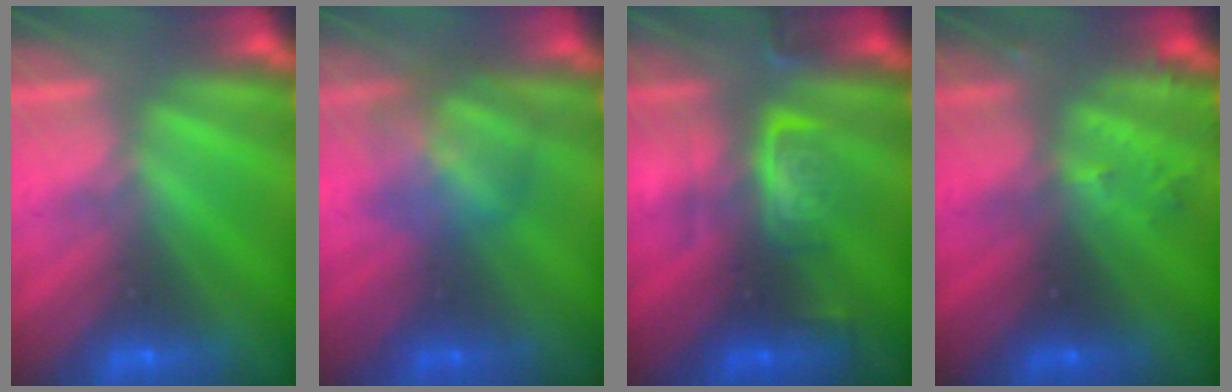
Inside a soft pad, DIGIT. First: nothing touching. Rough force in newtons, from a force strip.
{"total": 3.2}
{"total": 2.7}
{"total": 2.8}